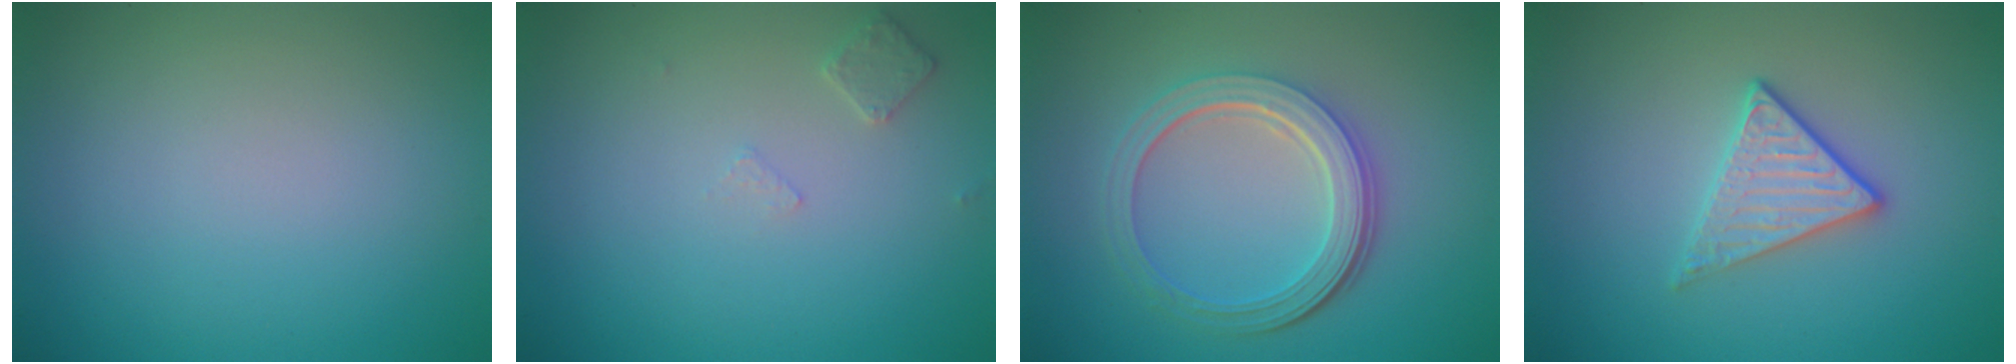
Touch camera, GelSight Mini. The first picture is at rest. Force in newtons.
{"total": 1.2, "press": 1.1, "slide": 0.3}
{"total": 5.2, "press": 3.8, "slide": 3.5}
{"total": 2.9, "press": 2.6, "slide": 1.2}